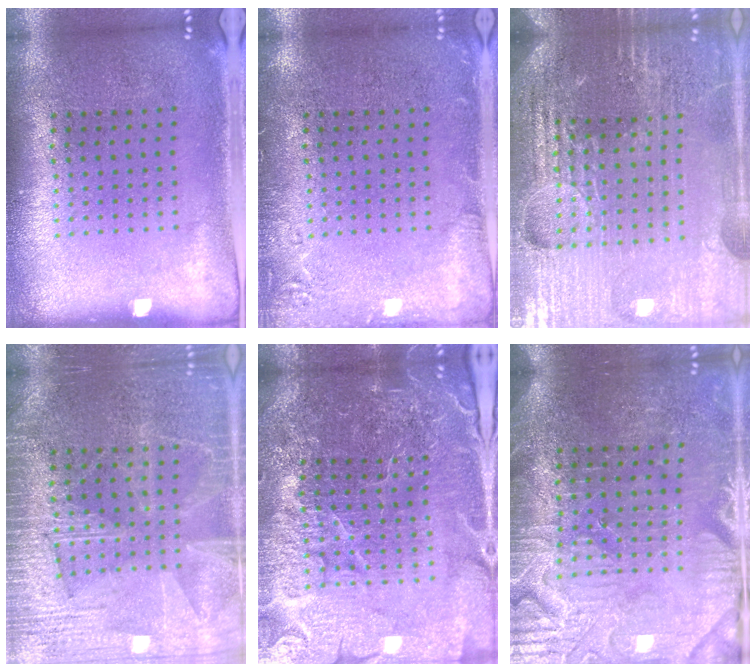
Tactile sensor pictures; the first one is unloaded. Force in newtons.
{"total": 1.9, "press": 1.8, "slide": 0.3}
{"total": 5.7, "press": 5.2, "slide": 2.3}
{"total": 5.6, "press": 5.5, "slide": 0.7}
{"total": 6.0, "press": 5.3, "slide": 2.6}
{"total": 4.0, "press": 3.9, "slide": 1.2}